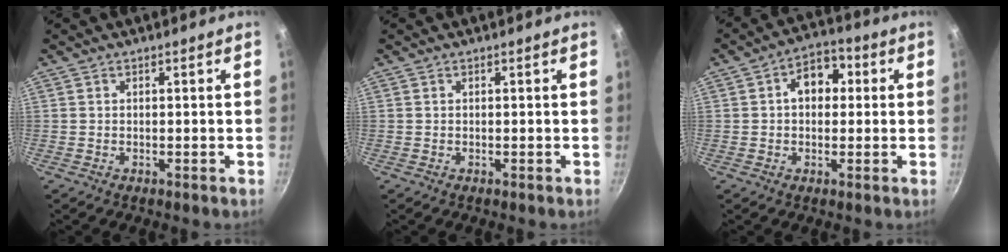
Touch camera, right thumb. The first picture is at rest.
{"total": 0.0}
{"total": 8.1, "force": [1.3, 5.8, 5.5], "torque": [-0.039, 0.019, 0.008]}